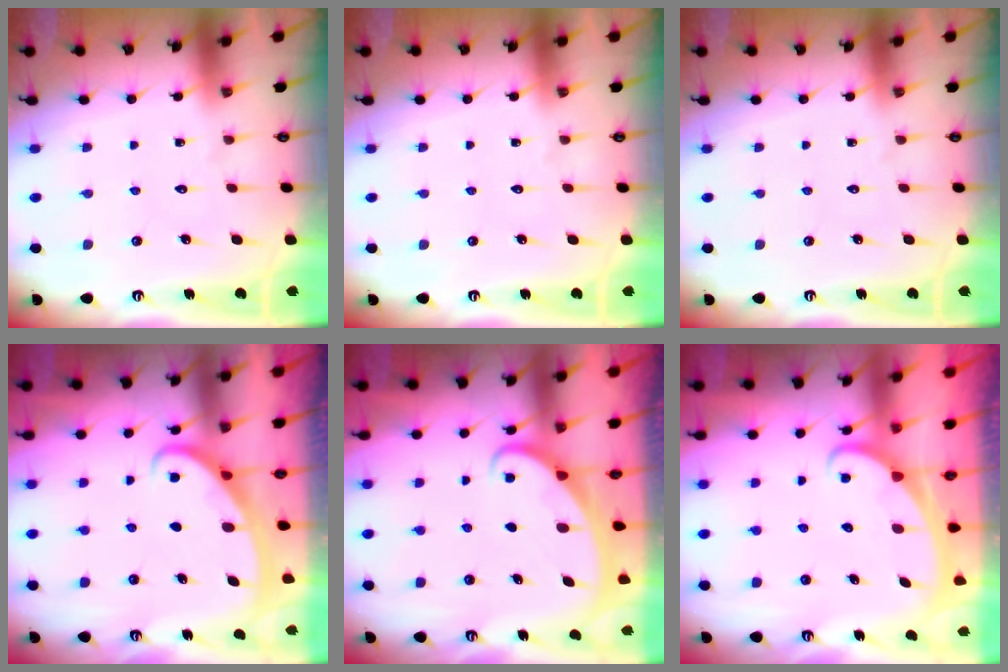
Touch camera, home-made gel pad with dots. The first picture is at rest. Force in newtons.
{"total": 0.0}
{"total": 0.0}
{"total": 2.6, "press": 2.5, "slide": 0.4}
{"total": 2.1, "press": 2.1, "slide": 0.1}
{"total": 1.9, "press": 1.9, "slide": 0.1}